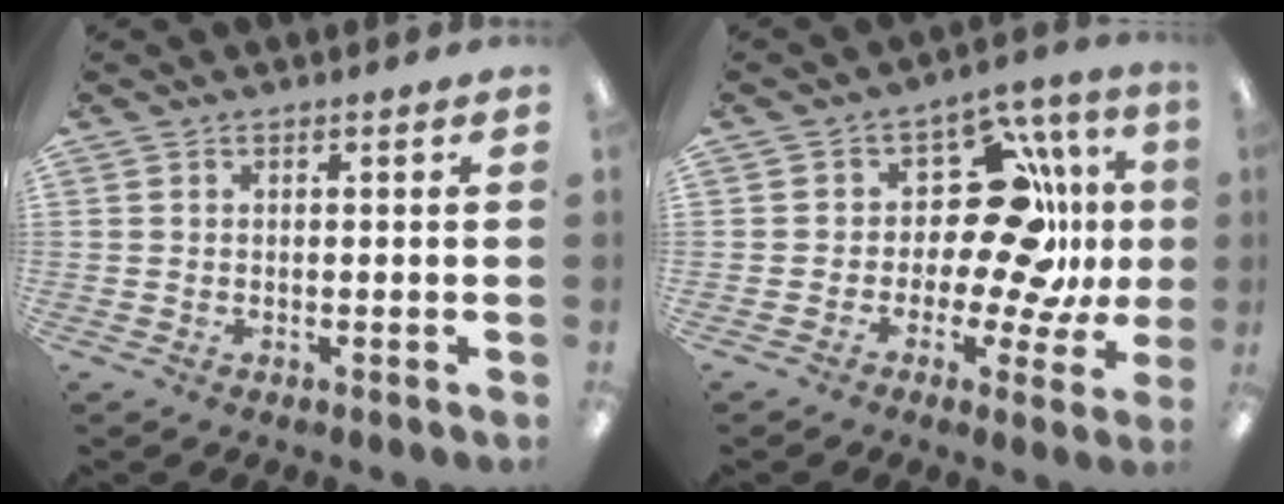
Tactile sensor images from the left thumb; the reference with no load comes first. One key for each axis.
{"total": 17.5, "fx": 3.4, "fy": 10.7, "fz": 13.5, "tx": -0.185, "ty": -0.012, "tz": 0.062}